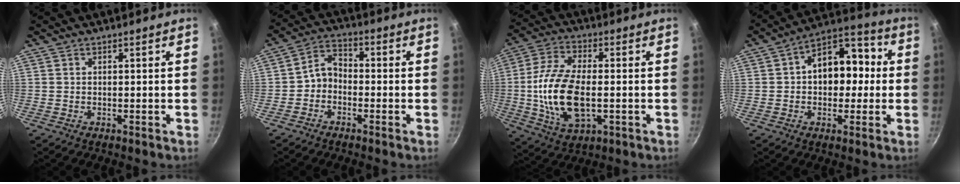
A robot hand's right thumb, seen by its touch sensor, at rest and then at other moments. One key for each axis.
{"total": 5.7, "fx": -1.6, "fy": 4.4, "fz": 3.2, "tx": -0.039, "ty": 0.029, "tz": -0.044}
{"total": 16.1, "fx": -1.4, "fy": 8.1, "fz": 13.9, "tx": -0.279, "ty": 0.005, "tz": -0.022}
{"total": 14.2, "fx": 1.1, "fy": 9.1, "fz": 10.8, "tx": -0.112, "ty": 0.035, "tz": 0.006}